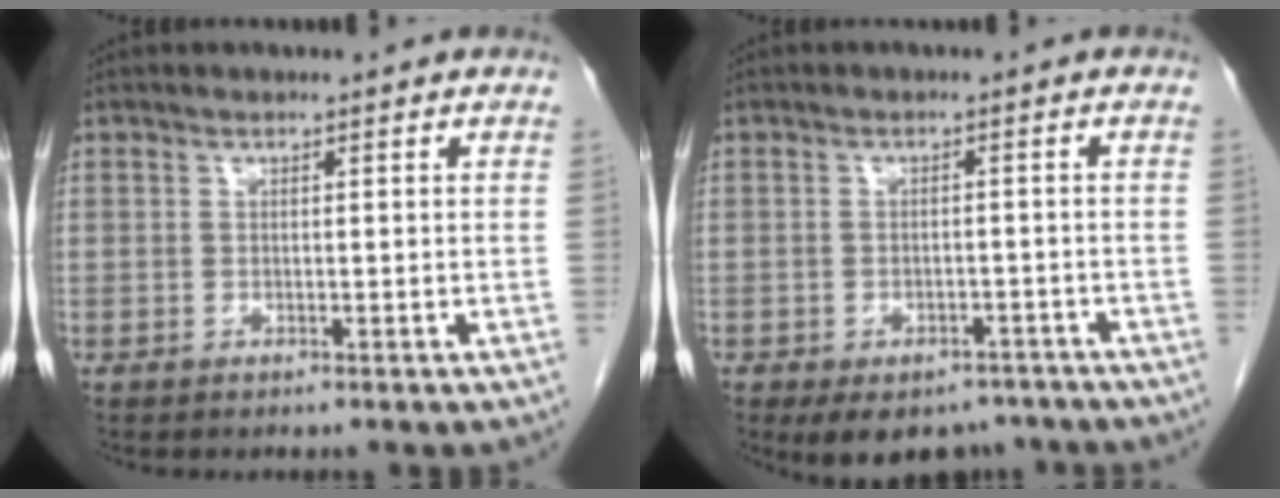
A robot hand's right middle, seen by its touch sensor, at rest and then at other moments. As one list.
[{"total": 8.7, "force": [-6.5, 4.9, 3.1], "torque": [-0.040, 0.004, -0.086]}]